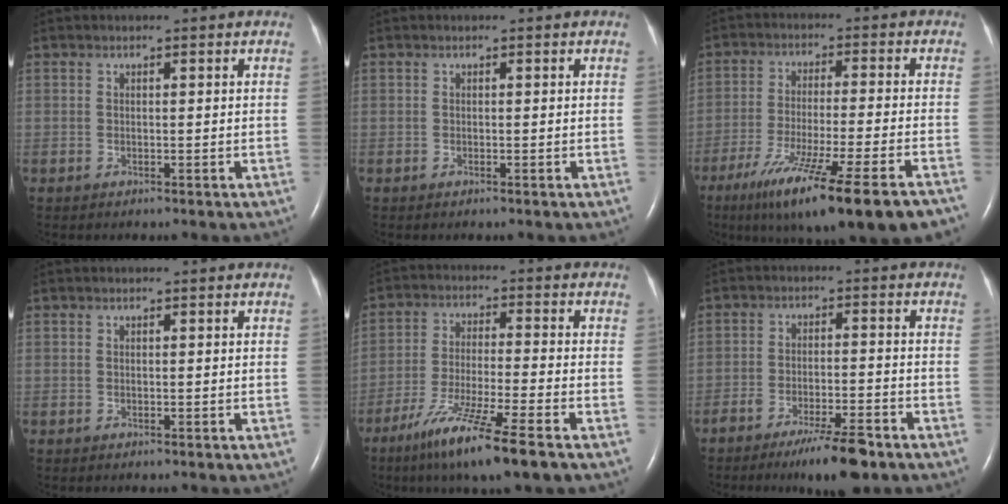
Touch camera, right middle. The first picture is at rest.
{"total": 0.0}
{"total": 19.3, "force": [-13.2, 0.5, 14.0], "torque": [-0.187, -0.054, -0.208]}
{"total": 0.0}
{"total": 11.8, "force": [-7.6, -0.5, 9.0], "torque": [-0.175, -0.041, -0.138]}
{"total": 7.9, "force": [-5.7, 1.2, 5.4], "torque": [-0.088, -0.011, -0.090]}